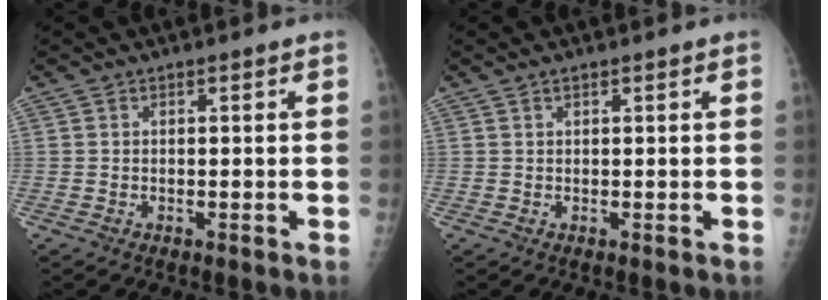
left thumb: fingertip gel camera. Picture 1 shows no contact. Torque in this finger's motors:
{"motor_torque": [-0.09, -0.04, -0.31, -0.19, 0.04]}